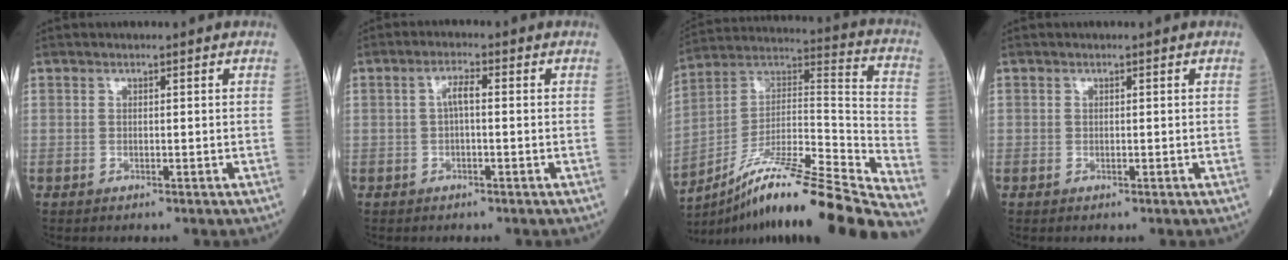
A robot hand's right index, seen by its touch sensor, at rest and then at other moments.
{"total": 2.5, "force": [0.0, 0.6, 2.4], "torque": [-0.047, 0.007, 0.001]}
{"total": 26.3, "force": [-21.0, -0.6, 15.8], "torque": [-0.214, -0.003, -0.352]}
{"total": 0.0}